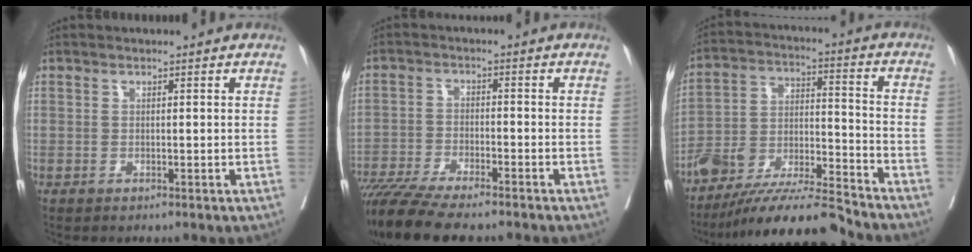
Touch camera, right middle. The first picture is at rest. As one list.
[{"total": 13.3, "force": [-11.2, 1.7, 6.9], "torque": [-0.115, -0.027, -0.182]}, {"total": 14.7, "force": [-13.4, 1.1, 6.1], "torque": [-0.104, 0.013, -0.242]}]